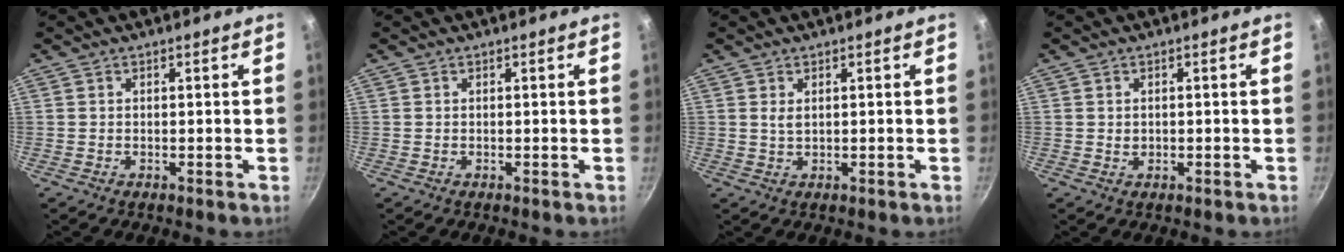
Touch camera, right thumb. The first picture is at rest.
{"total": 0.0}
{"total": 1.4, "force": [0.4, 0.5, 1.2], "torque": [-0.023, -0.001, 0.010]}
{"total": 0.8, "force": [-0.1, 0.6, 0.5], "torque": [-0.007, 0.000, 0.002]}